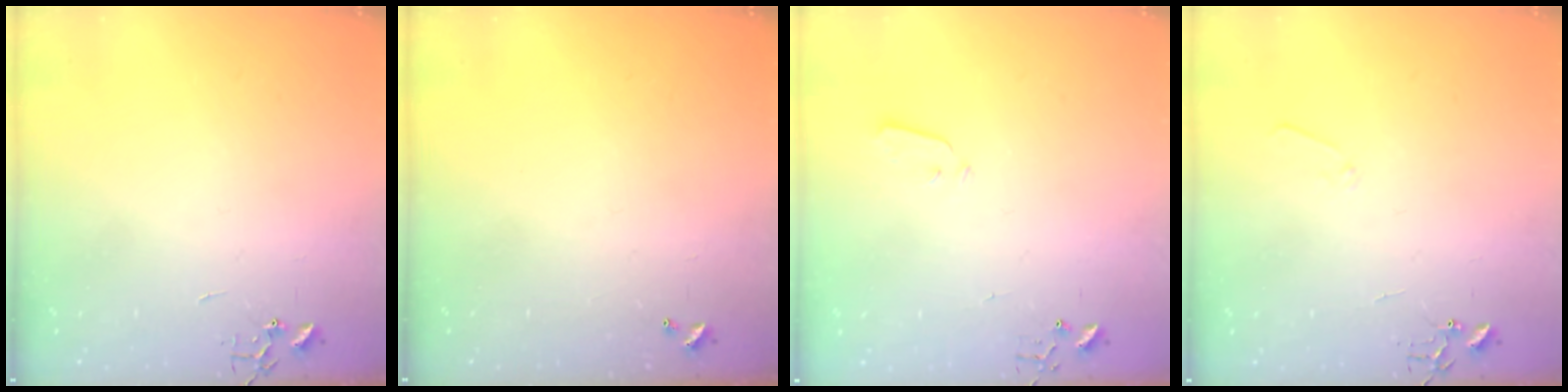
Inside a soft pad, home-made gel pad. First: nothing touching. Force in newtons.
{"total": 0.0}
{"total": 3.0, "press": 3.0, "slide": 0.3}
{"total": 4.8, "press": 4.7, "slide": 0.7}